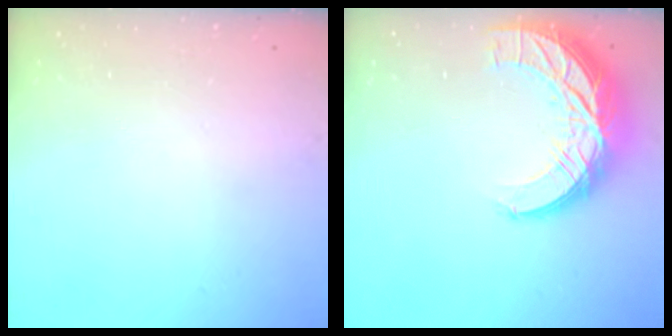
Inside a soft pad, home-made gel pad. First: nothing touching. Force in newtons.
{"total": 18.0, "press": 17.9, "slide": 1.4}